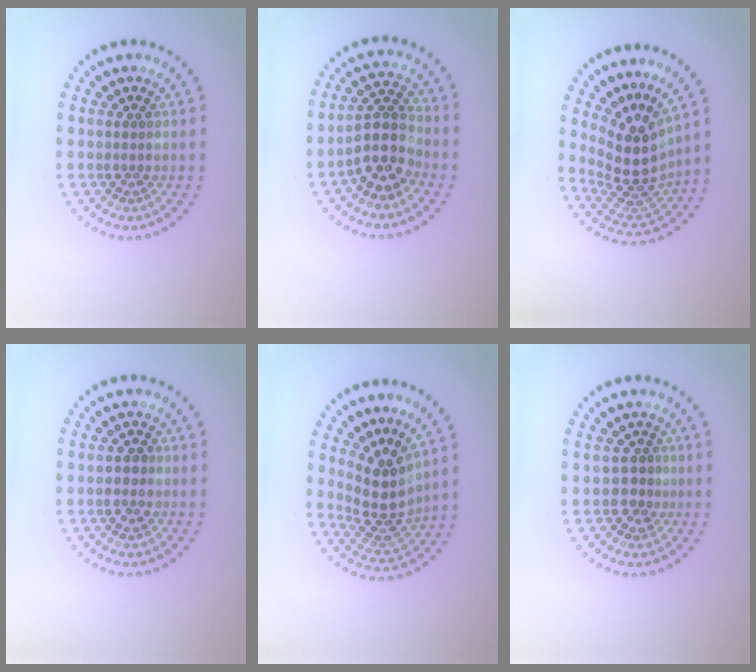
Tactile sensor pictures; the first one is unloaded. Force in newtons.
{"total": 4.4, "press": 4.0, "slide": 1.9}
{"total": 4.7, "press": 3.4, "slide": 3.2}
{"total": 1.7, "press": 1.7, "slide": 0.1}
{"total": 4.2, "press": 3.1, "slide": 2.8}
{"total": 1.9, "press": 1.6, "slide": 0.9}